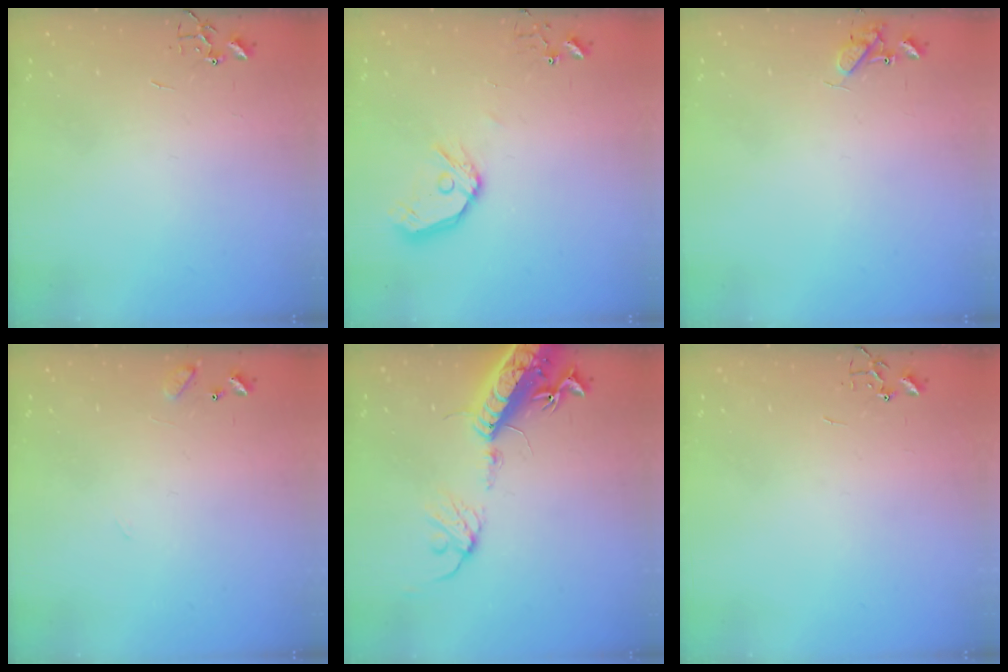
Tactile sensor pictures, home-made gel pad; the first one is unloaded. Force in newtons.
{"total": 11.3, "press": 11.3, "slide": 1.3}
{"total": 8.6, "press": 8.6, "slide": 0.7}
{"total": 8.4, "press": 8.4, "slide": 0.5}
{"total": 17.9, "press": 17.4, "slide": 4.2}
{"total": 0.0}